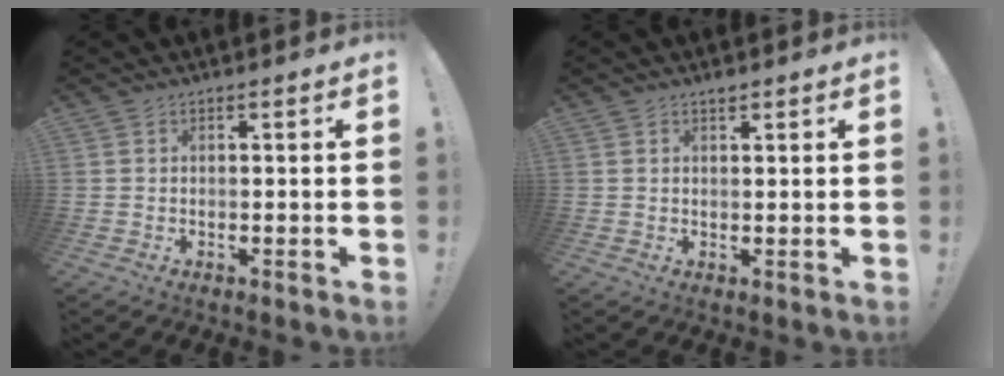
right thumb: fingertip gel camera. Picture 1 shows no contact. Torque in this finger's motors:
{"motor_torque": [0.14, -0.31, -0.22, -0.11, 0.11]}